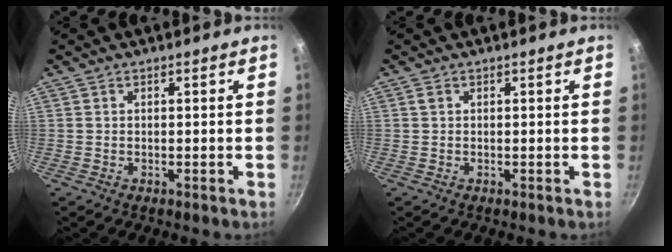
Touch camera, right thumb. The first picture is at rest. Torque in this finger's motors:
{"motor_torque": [-0.19, 0.52, 0.11, 0.74, -0.01]}